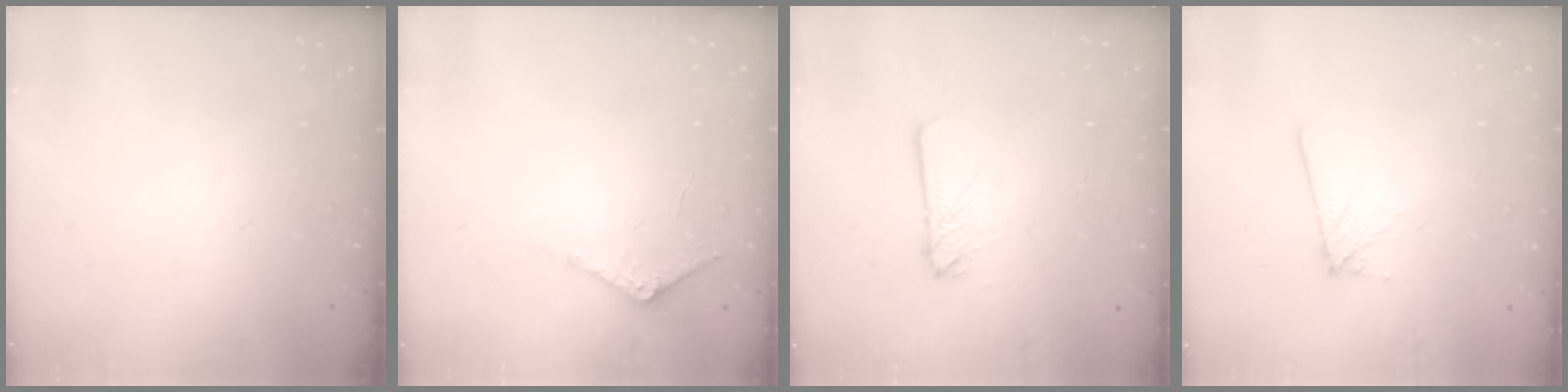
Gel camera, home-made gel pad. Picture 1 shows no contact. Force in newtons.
{"total": 5.7, "press": 5.7, "slide": 0.6}
{"total": 4.1, "press": 4.1, "slide": 0.4}
{"total": 4.3, "press": 4.2, "slide": 0.6}